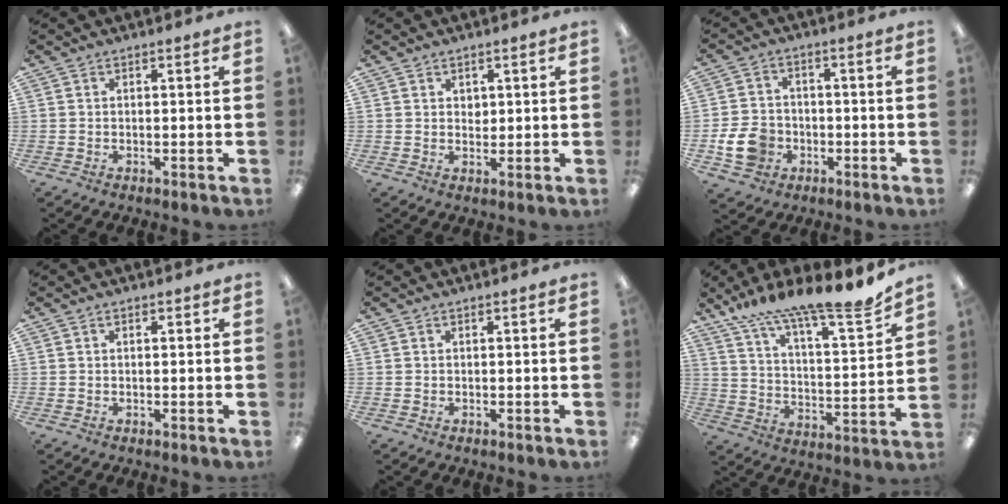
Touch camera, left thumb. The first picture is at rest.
{"total": 1.9, "force": [1.2, 1.4, 0.7], "torque": [-0.007, -0.001, 0.020]}
{"total": 8.5, "force": [-2.6, 6.9, 4.3], "torque": [-0.095, 0.015, -0.046]}
{"total": 0.8, "force": [0.3, 0.4, 0.7], "torque": [-0.005, 0.000, 0.003]}
{"total": 0.0}
{"total": 17.1, "force": [15.2, 1.6, 7.7], "torque": [-0.137, -0.115, 0.251]}